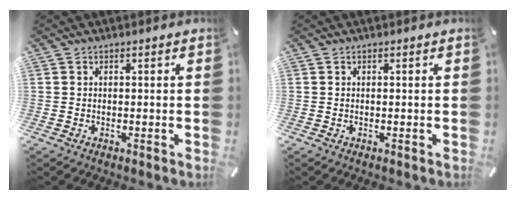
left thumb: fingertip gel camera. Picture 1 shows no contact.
{"total": 0.0}